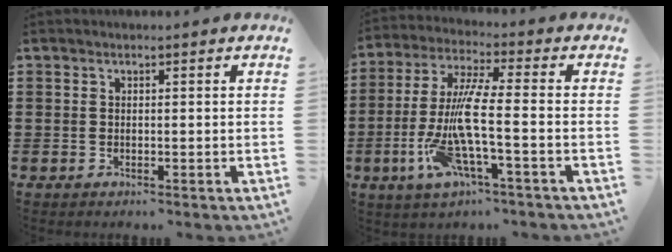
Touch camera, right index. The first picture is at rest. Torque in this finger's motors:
{"motor_torque": [2.14, 0.00, 1.05, 0.21]}